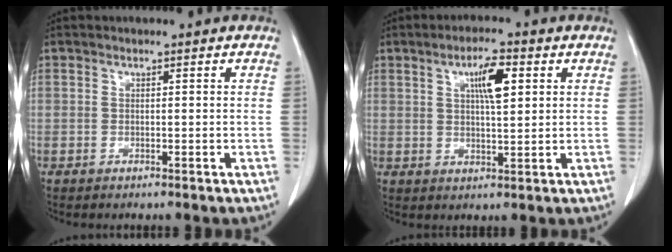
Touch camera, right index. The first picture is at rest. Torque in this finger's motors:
{"motor_torque": [0.19, 0.13, 0.16, 0.06]}